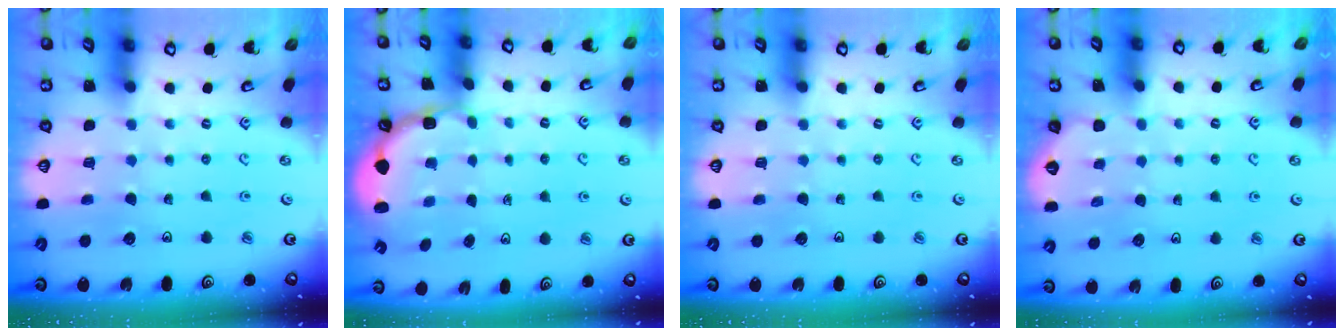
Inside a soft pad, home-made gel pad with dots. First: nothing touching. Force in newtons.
{"total": 2.8, "press": 2.2, "slide": 1.7}
{"total": 0.0}
{"total": 2.3, "press": 2.3, "slide": 0.1}